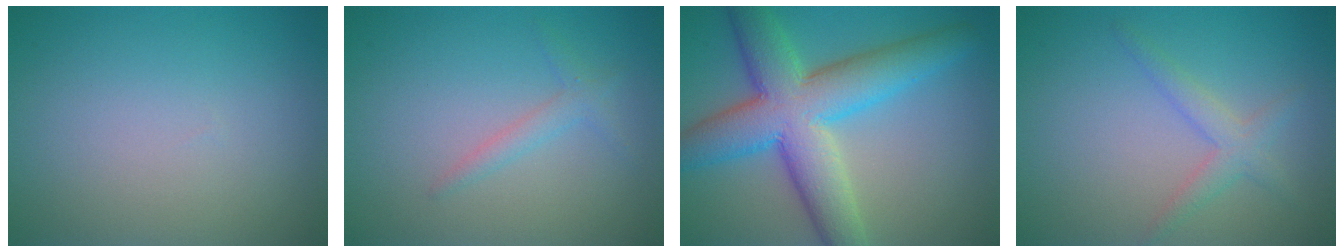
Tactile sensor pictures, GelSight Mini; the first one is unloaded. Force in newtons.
{"total": 1.5, "press": 1.5, "slide": 0.1}
{"total": 9.7, "press": 9.7, "slide": 0.3}
{"total": 2.1, "press": 2.1, "slide": 0.1}